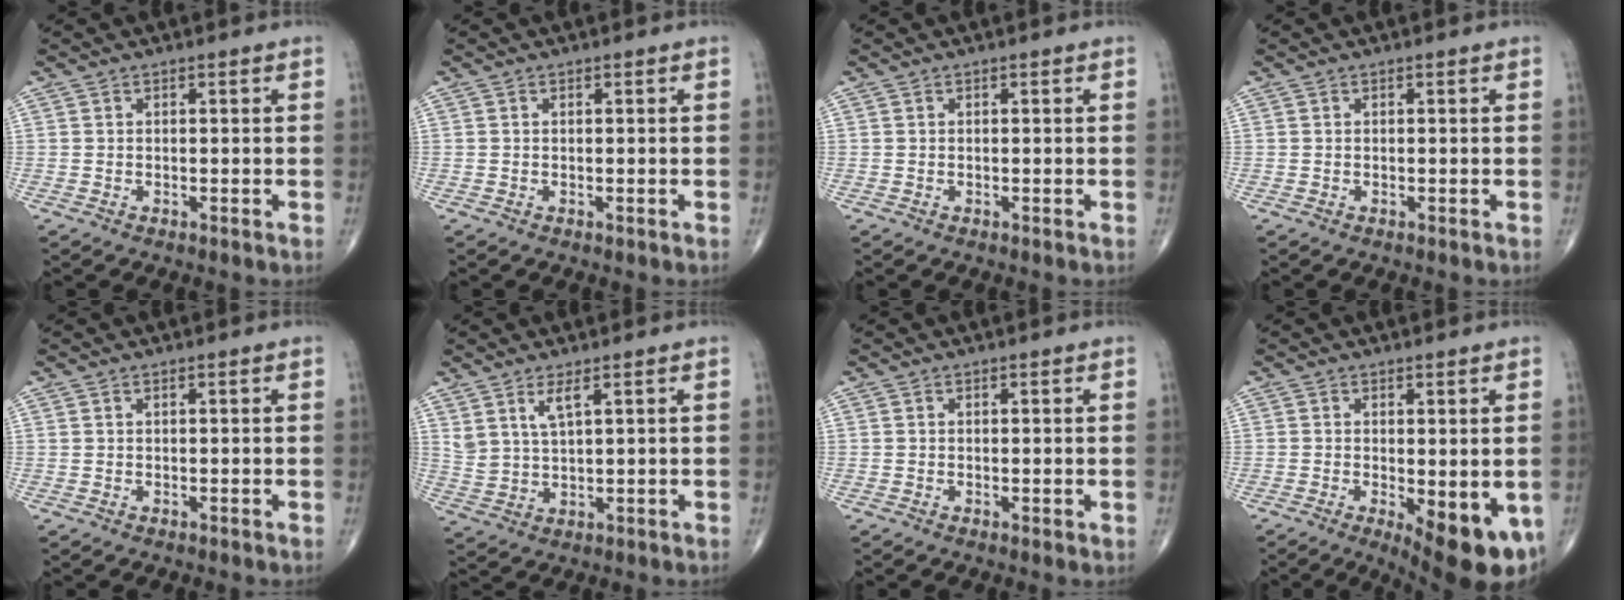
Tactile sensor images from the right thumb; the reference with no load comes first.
{"total": 0.0}
{"total": 0.0}
{"total": 0.0}
{"total": 0.0}
{"total": 3.3, "force": [1.9, 0.9, 2.5], "torque": [-0.055, -0.013, 0.043]}
{"total": 0.7, "force": [0.0, 0.1, 0.6], "torque": [-0.012, -0.004, 0.000]}
{"total": 11.9, "force": [-3.6, 4.1, 10.5], "torque": [-0.127, -0.021, -0.038]}